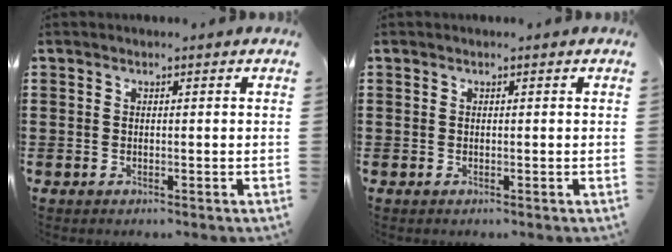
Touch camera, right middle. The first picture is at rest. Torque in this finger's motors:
{"motor_torque": [0.01, -0.01, 0.00, -0.01]}